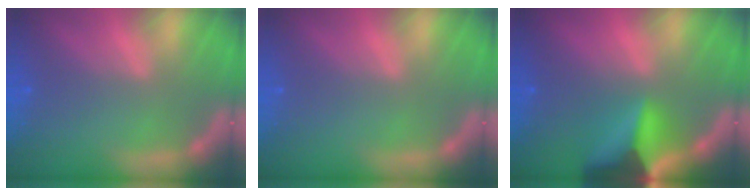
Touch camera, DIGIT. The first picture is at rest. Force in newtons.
{"total": 0.0}
{"total": 9.6}